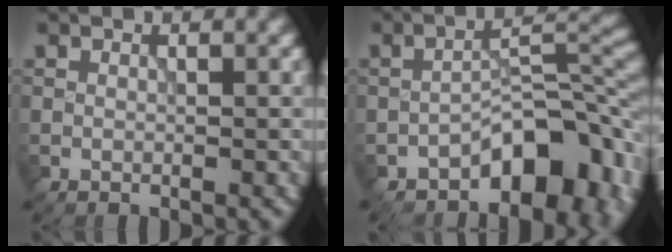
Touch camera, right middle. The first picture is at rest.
{"total": 8.8, "force": [-4.8, 4.2, 6.0], "torque": [-0.058, 0.013, -0.083]}